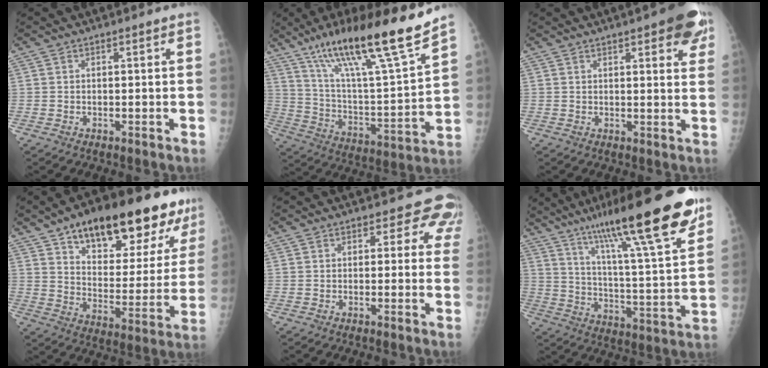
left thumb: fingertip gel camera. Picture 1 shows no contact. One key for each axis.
{"total": 23.8, "fx": 16.9, "fy": 2.1, "fz": 16.7, "tx": -0.256, "ty": -0.066, "tz": 0.294}
{"total": 9.6, "fx": 5.1, "fy": 3.0, "fz": 7.6, "tx": -0.065, "ty": -0.015, "tz": 0.057}
{"total": 25.9, "fx": 16.0, "fy": 10.4, "fz": 17.5, "tx": -0.211, "ty": -0.040, "tz": 0.240}
{"total": 5.0, "fx": 2.7, "fy": 3.5, "fz": 2.2, "tx": 0.015, "ty": -0.008, "tz": 0.008}
{"total": 25.8, "fx": 16.8, "fy": 3.6, "fz": 19.1, "tx": -0.285, "ty": -0.049, "tz": 0.272}